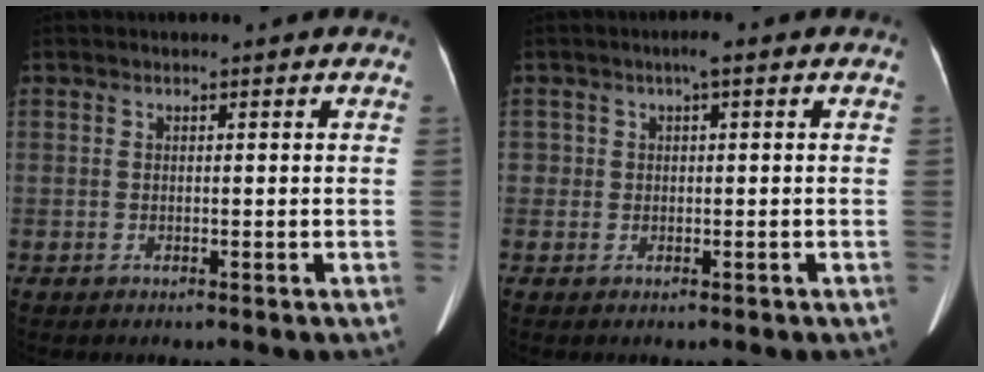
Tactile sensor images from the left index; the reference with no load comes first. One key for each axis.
{"total": 1.4, "fx": 0.1, "fy": 1.1, "fz": 0.8, "tx": -0.009, "ty": 0.008, "tz": -0.002}